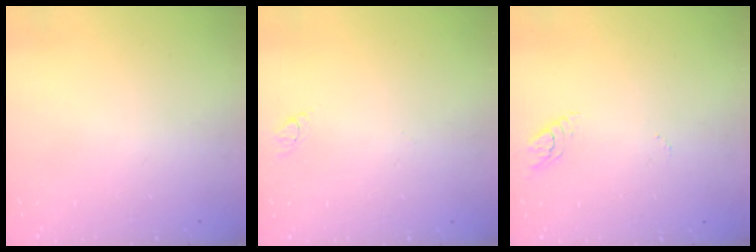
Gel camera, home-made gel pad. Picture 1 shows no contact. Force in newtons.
{"total": 2.8, "press": 2.8, "slide": 0.3}
{"total": 3.6, "press": 3.6, "slide": 0.6}